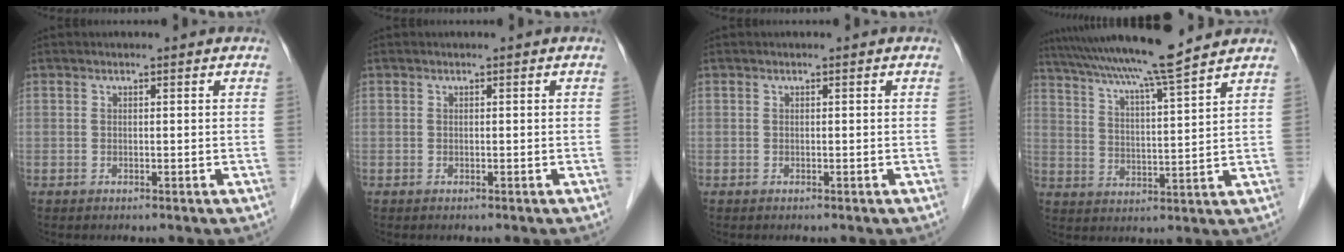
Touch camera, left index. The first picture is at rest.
{"total": 0.0}
{"total": 0.0}
{"total": 14.7, "force": [12.8, -1.2, 7.3], "torque": [-0.130, 0.006, 0.194]}